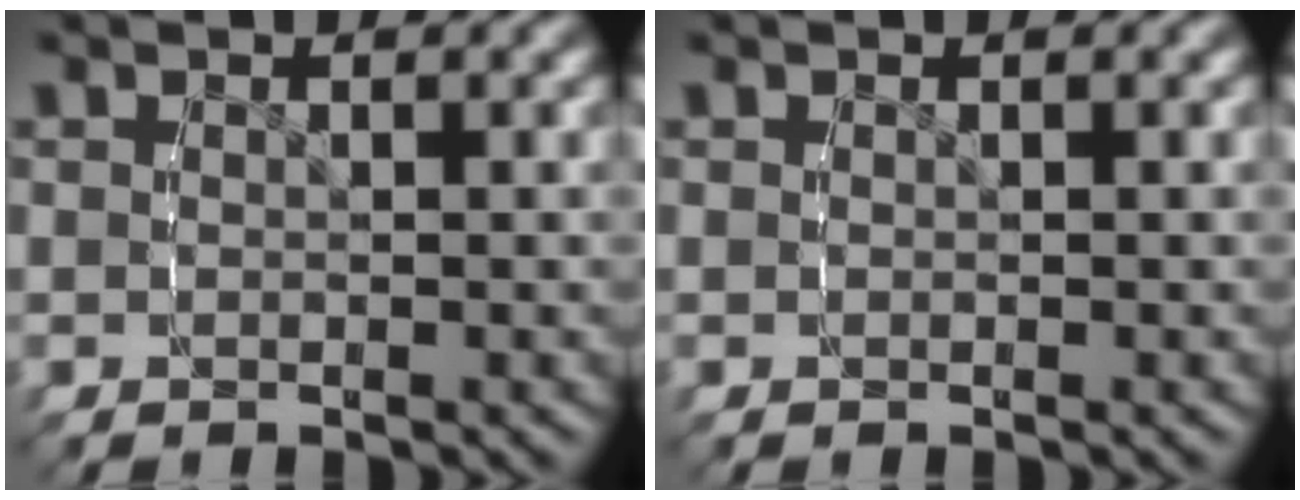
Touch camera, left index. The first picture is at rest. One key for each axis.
{"total": 0.0}